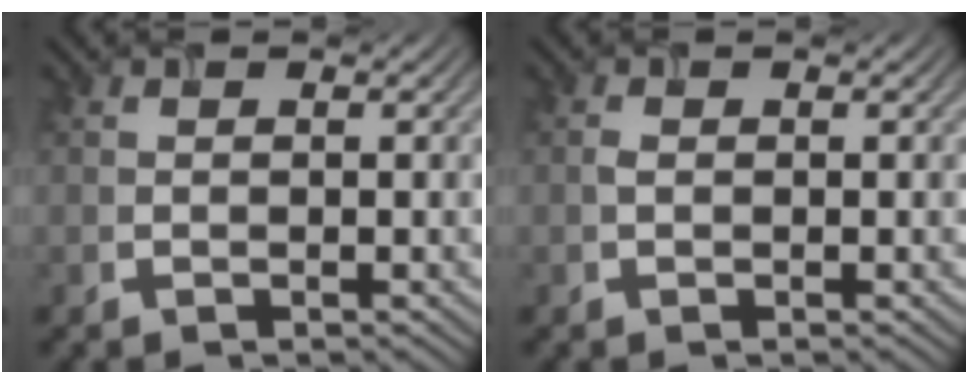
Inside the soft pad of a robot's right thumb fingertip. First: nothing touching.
{"total": 0.5, "force": [0.0, 0.3, 0.4], "torque": [-0.011, 0.001, 0.001]}